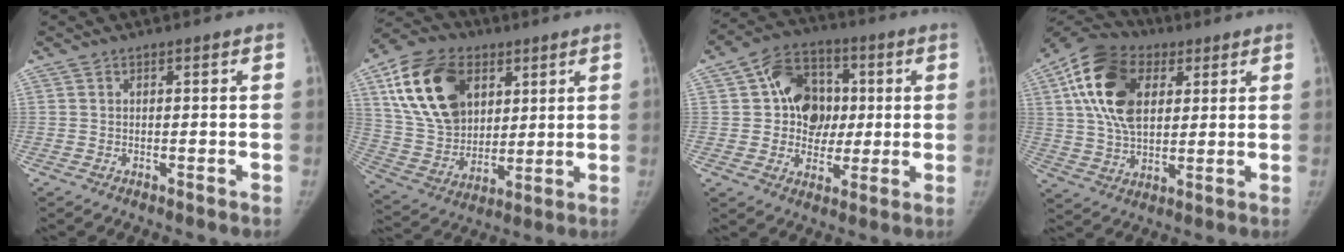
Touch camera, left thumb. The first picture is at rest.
{"total": 21.3, "force": [8.0, 14.9, 12.8], "torque": [-0.219, -0.017, 0.150]}
{"total": 13.9, "force": [2.0, 11.3, 7.9], "torque": [-0.075, 0.010, 0.029]}
{"total": 17.9, "force": [5.6, 11.4, 12.6], "torque": [-0.221, -0.002, 0.095]}